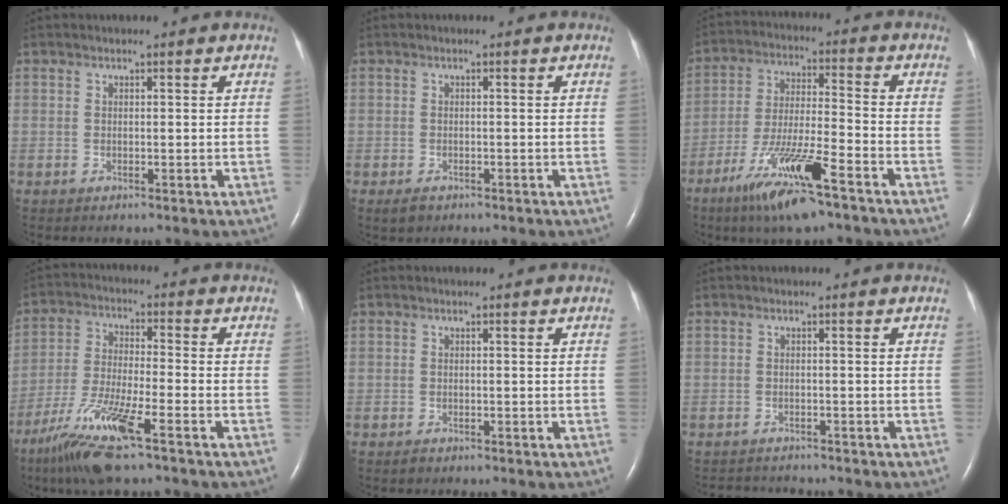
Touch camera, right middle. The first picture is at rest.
{"total": 1.6, "force": [-1.0, 0.9, 0.8], "torque": [-0.018, -0.001, -0.011]}
{"total": 13.1, "force": [-8.2, 1.0, 10.2], "torque": [-0.204, -0.029, -0.148]}
{"total": 12.3, "force": [-7.5, 1.0, 9.7], "torque": [-0.205, -0.030, -0.140]}
{"total": 0.6, "force": [-0.5, 0.3, 0.1], "torque": [-0.004, -0.001, -0.007]}
{"total": 3.4, "force": [-3.4, 0.7, 0.1], "torque": [-0.002, -0.008, -0.047]}